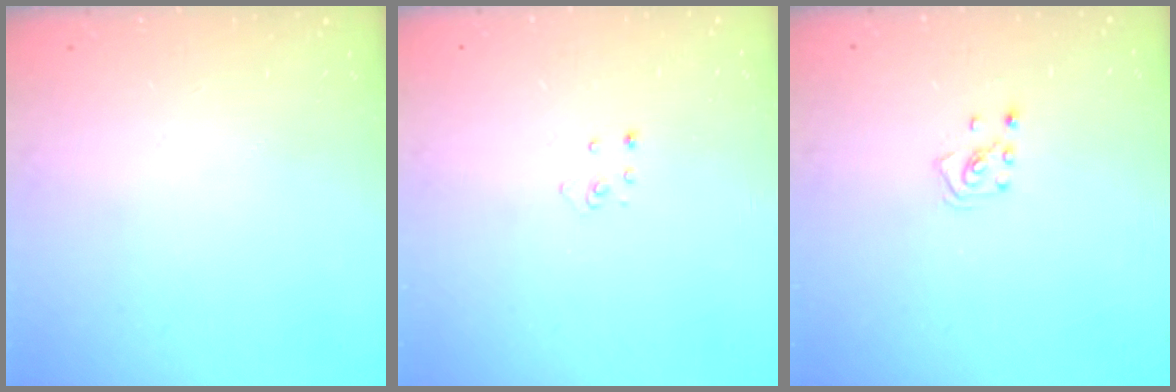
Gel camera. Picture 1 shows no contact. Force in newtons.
{"total": 2.2, "press": 2.2, "slide": 0.2}
{"total": 2.6, "press": 2.6, "slide": 0.5}